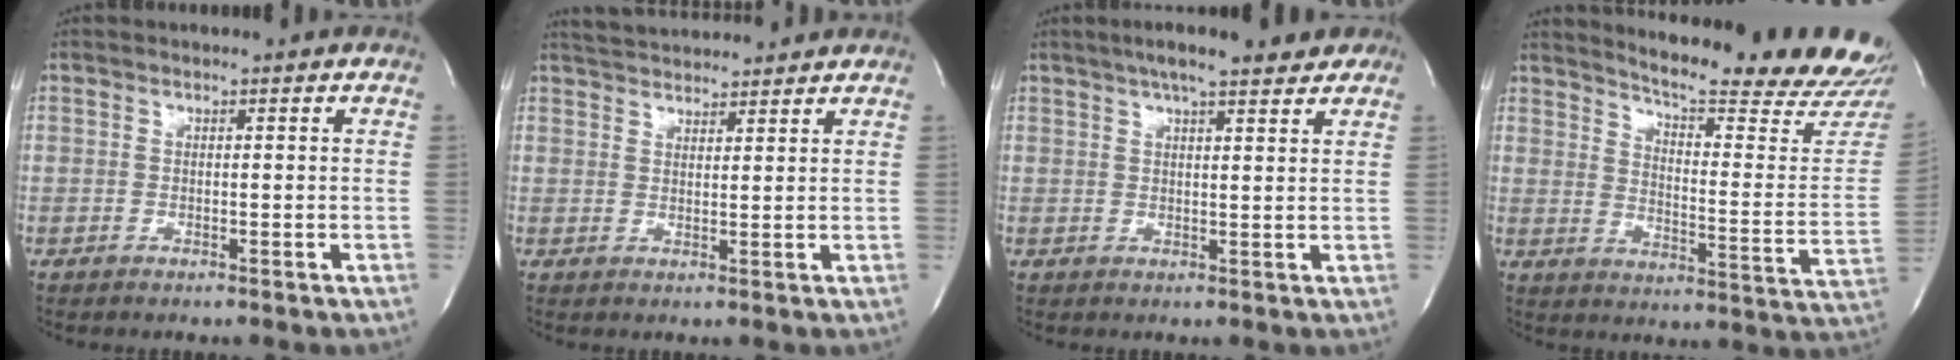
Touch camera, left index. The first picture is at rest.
{"total": 8.6, "force": [8.2, 1.3, 2.2], "torque": [-0.043, 0.028, 0.124]}
{"total": 9.6, "force": [7.4, 2.0, 5.7], "torque": [-0.082, 0.023, 0.096]}
{"total": 23.9, "force": [22.2, 0.6, 8.8], "torque": [-0.133, -0.122, 0.270]}